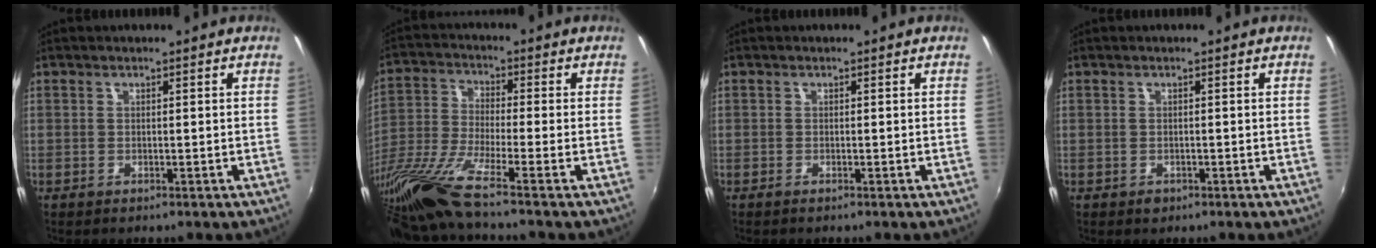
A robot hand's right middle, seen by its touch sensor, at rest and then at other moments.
{"total": 13.2, "force": [-10.3, -1.2, 8.1], "torque": [-0.164, -0.044, -0.201]}
{"total": 0.6, "force": [-0.4, -0.1, 0.4], "torque": [-0.009, -0.003, -0.009]}
{"total": 1.1, "force": [-0.7, 0.8, 0.4], "torque": [-0.007, -0.004, -0.009]}